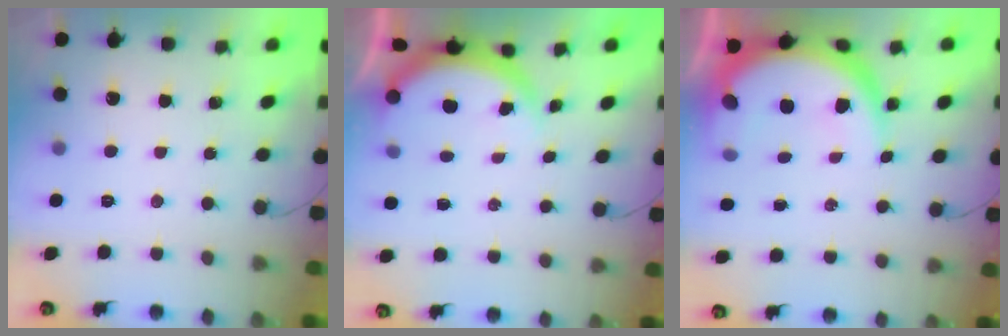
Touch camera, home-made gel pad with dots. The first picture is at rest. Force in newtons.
{"total": 3.8, "press": 3.7, "slide": 0.6}
{"total": 10.7, "press": 10.7, "slide": 0.6}